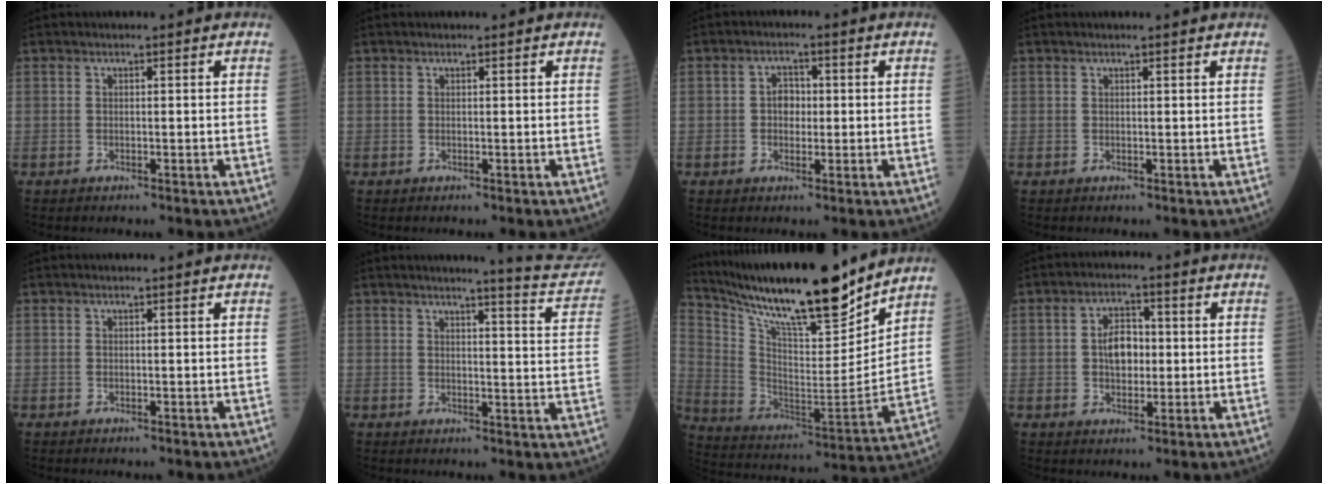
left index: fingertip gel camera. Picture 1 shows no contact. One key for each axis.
{"total": 0.0}
{"total": 2.7, "fx": 0.0, "fy": 2.0, "fz": 1.9, "tx": -0.031, "ty": 0.008, "tz": 0.000}
{"total": 1.5, "fx": 1.4, "fy": -0.2, "fz": 0.6, "tx": -0.011, "ty": 0.006, "tz": 0.020}
{"total": 0.7, "fx": 0.6, "fy": -0.1, "fz": 0.3, "tx": -0.008, "ty": 0.002, "tz": 0.012}
{"total": 10.1, "fx": 9.7, "fy": -0.8, "fz": 2.7, "tx": -0.030, "ty": -0.055, "tz": 0.095}
{"total": 23.5, "fx": 19.9, "fy": 2.7, "fz": 12.2, "tx": -0.232, "ty": -0.026, "tz": 0.333}
{"total": 5.1, "fx": 0.2, "fy": 3.1, "fz": 4.1, "tx": -0.078, "ty": 0.012, "tz": 0.004}